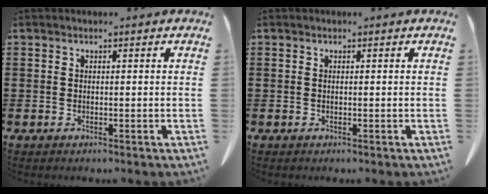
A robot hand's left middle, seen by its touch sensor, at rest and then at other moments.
{"total": 0.0}